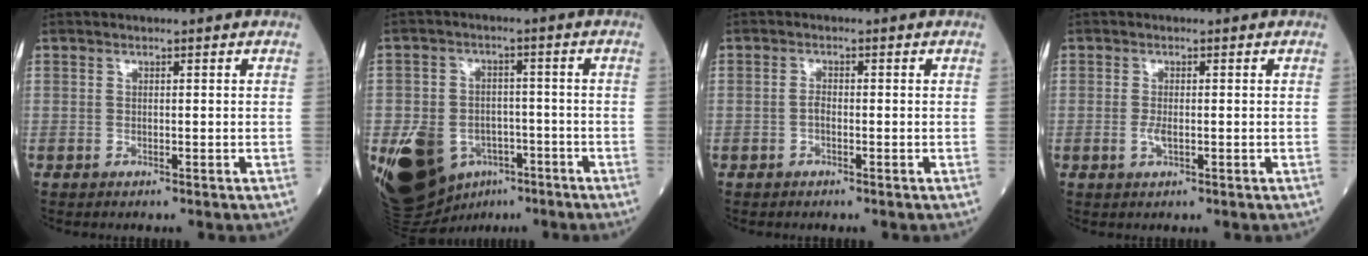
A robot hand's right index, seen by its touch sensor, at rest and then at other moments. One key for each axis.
{"total": 15.0, "fx": -6.8, "fy": 10.6, "fz": 8.2, "tx": -0.161, "ty": 0.004, "tz": -0.099}
{"total": 1.1, "fx": -0.4, "fy": 0.4, "fz": 0.9, "tx": -0.017, "ty": 0.001, "tz": -0.008}
{"total": 1.6, "fx": -0.4, "fy": 0.5, "fz": 1.5, "tx": -0.031, "ty": -0.001, "tz": -0.006}